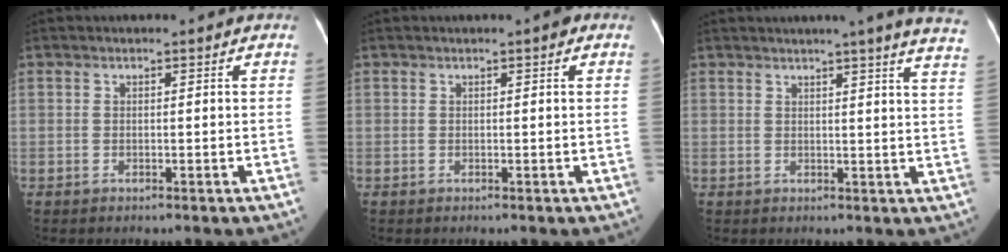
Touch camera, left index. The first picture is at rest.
{"total": 0.9, "force": [0.5, 0.2, 0.8], "torque": [-0.013, 0.003, 0.003]}
{"total": 14.0, "force": [12.1, -0.9, 7.0], "torque": [-0.091, -0.040, 0.123]}